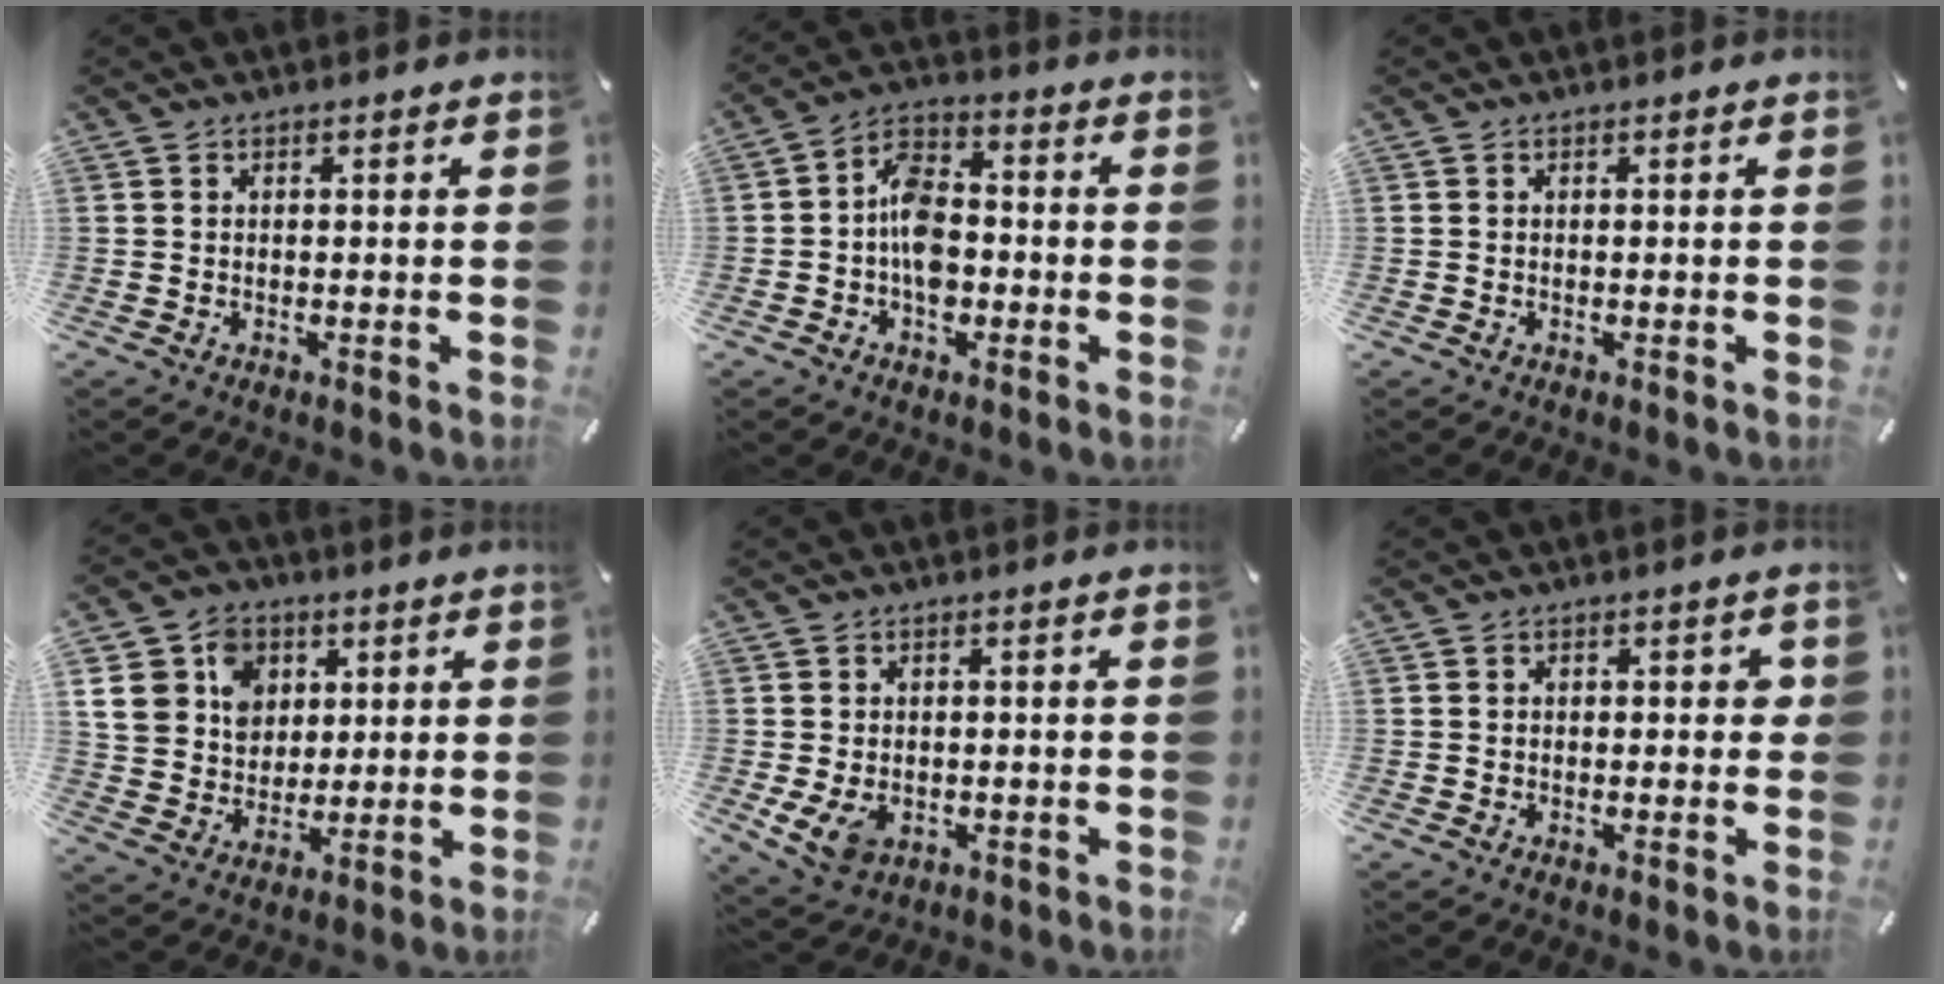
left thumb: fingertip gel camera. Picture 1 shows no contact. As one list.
[{"total": 9.2, "force": [-2.1, 6.3, 6.3], "torque": [-0.108, 0.017, -0.037]}, {"total": 0.0}, {"total": 13.6, "force": [4.7, 11.7, 5.0], "torque": [-0.093, -0.004, 0.090]}, {"total": 5.0, "force": [-1.1, 3.9, 2.9], "torque": [-0.061, 0.000, -0.022]}, {"total": 2.2, "force": [-0.1, 1.6, 1.5], "torque": [-0.012, 0.002, -0.008]}]